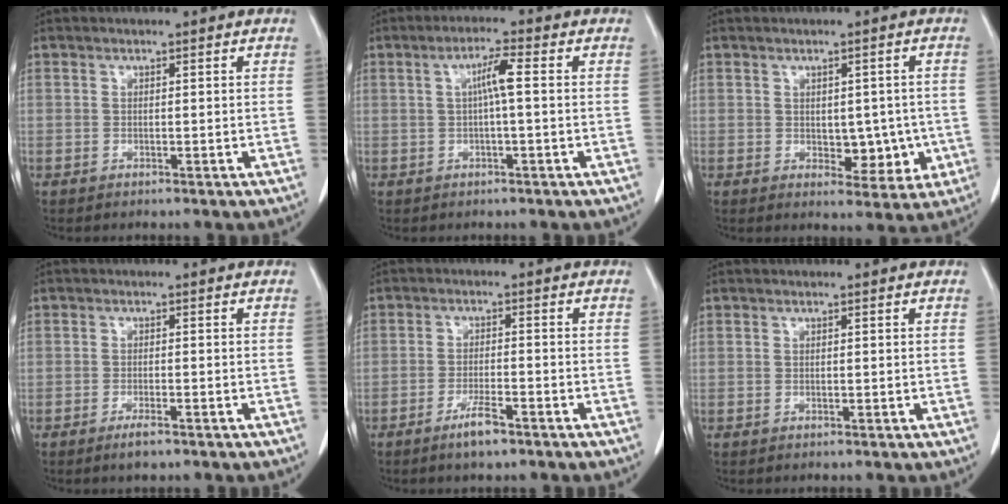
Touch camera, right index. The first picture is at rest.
{"total": 3.9, "force": [0.5, 0.2, 3.8], "torque": [-0.070, 0.012, 0.008]}
{"total": 5.8, "force": [-0.7, 3.5, 4.6], "torque": [-0.045, 0.005, 0.002]}
{"total": 2.7, "force": [-1.9, 0.5, 1.8], "torque": [-0.030, -0.001, -0.026]}
{"total": 4.3, "force": [-2.9, 0.6, 3.0], "torque": [-0.058, -0.002, -0.050]}
{"total": 0.0}